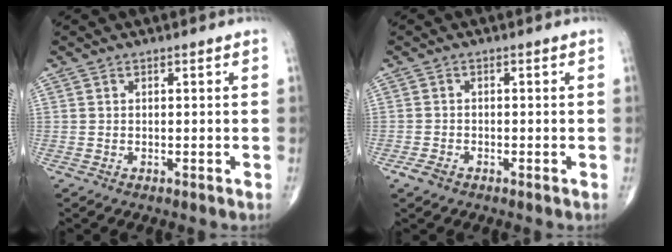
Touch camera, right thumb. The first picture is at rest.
{"total": 2.2, "force": [-1.4, 1.2, 1.2], "torque": [-0.028, 0.003, -0.024]}